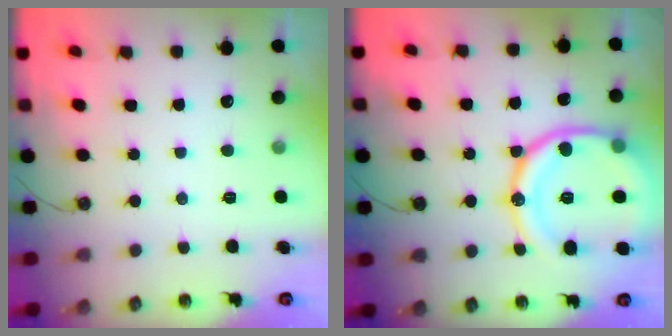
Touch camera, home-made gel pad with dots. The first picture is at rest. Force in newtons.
{"total": 22.3, "press": 22.2, "slide": 2.5}